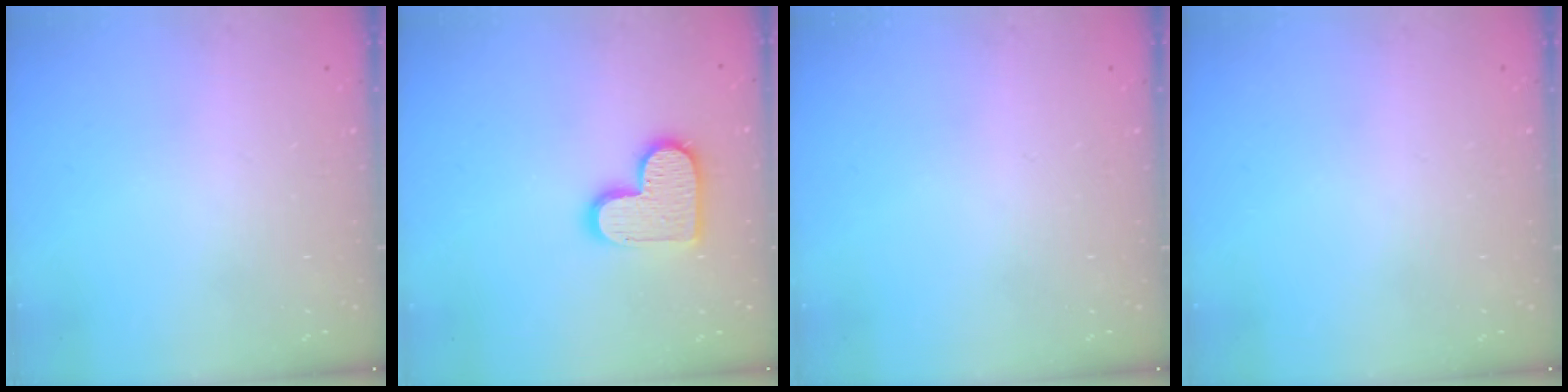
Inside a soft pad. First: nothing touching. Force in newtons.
{"total": 13.4, "press": 13.4, "slide": 0.8}
{"total": 0.0}
{"total": 0.0}